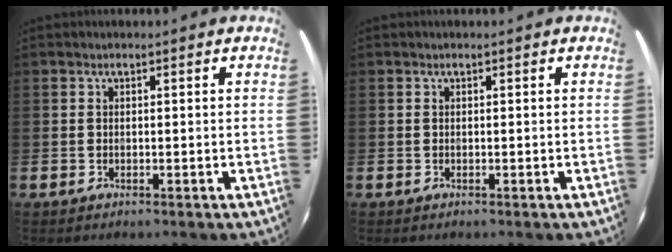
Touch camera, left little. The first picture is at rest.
{"total": 0.0}